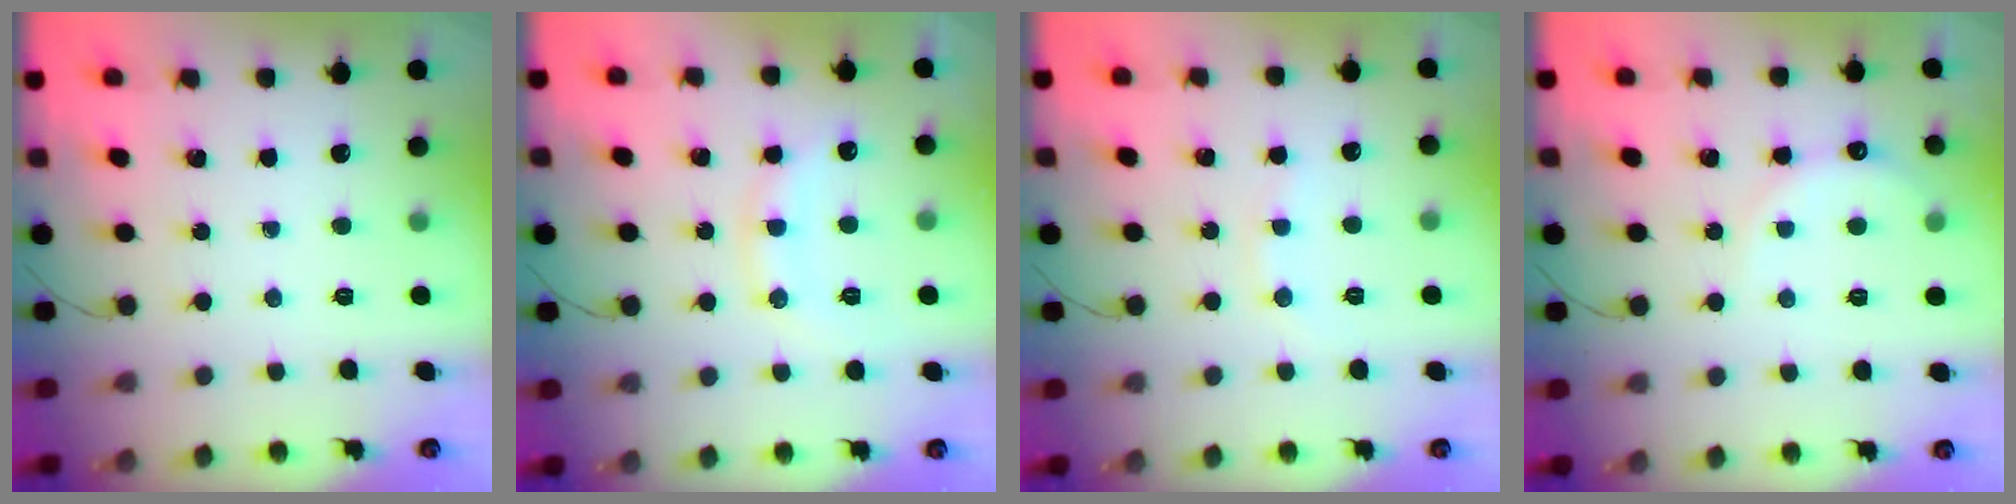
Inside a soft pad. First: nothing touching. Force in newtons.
{"total": 12.2, "press": 12.1, "slide": 0.7}
{"total": 5.5, "press": 5.3, "slide": 1.5}
{"total": 7.3, "press": 7.1, "slide": 1.7}